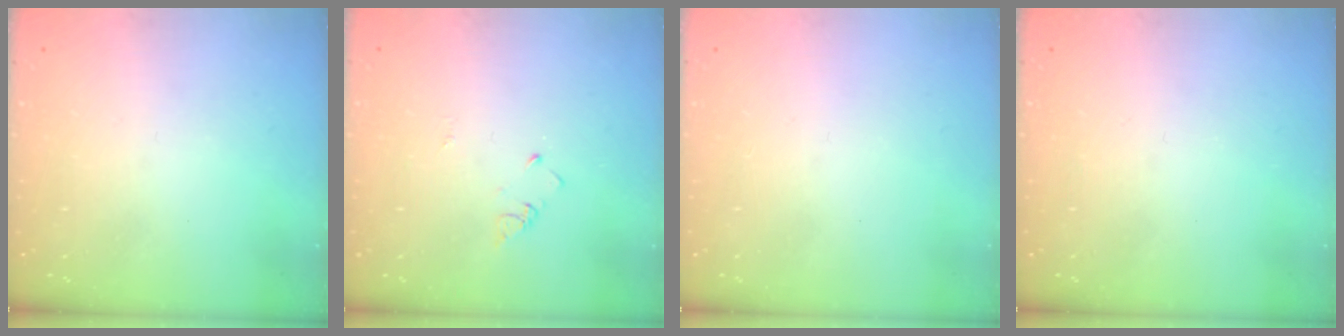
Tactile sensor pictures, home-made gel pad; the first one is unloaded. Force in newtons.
{"total": 2.0, "press": 2.0, "slide": 0.3}
{"total": 1.6, "press": 1.6, "slide": 0.1}
{"total": 0.0}